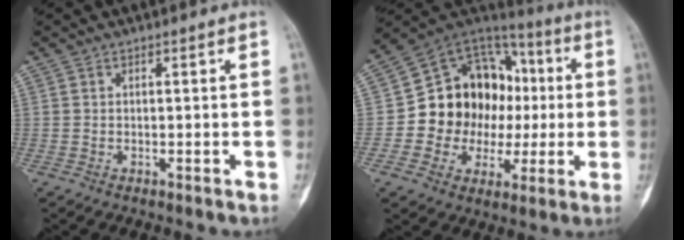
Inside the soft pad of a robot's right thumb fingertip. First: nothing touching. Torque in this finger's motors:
{"motor_torque": [0.23, 0.29, 0.11, -0.05, 0.04]}